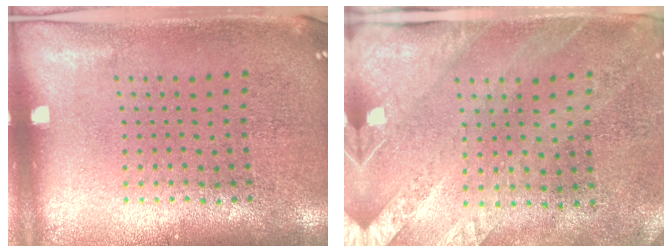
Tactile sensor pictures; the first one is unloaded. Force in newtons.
{"total": 2.5, "press": 2.1, "slide": 1.3}